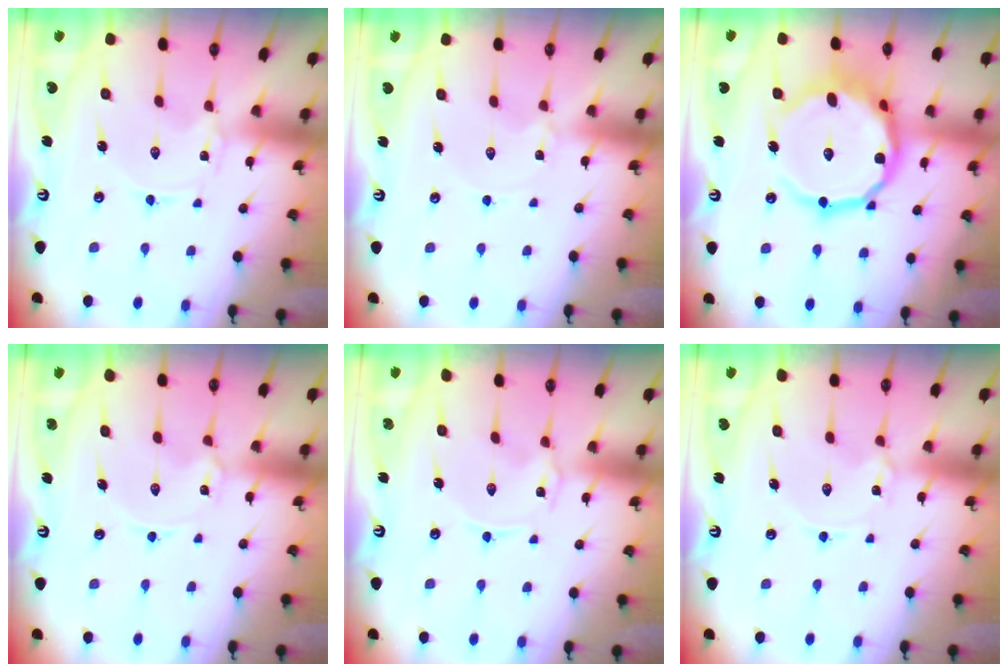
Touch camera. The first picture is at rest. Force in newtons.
{"total": 1.0, "press": 1.0, "slide": 0.2}
{"total": 17.9, "press": 17.8, "slide": 2.3}
{"total": 2.4, "press": 2.4, "slide": 0.1}
{"total": 0.6, "press": 0.6, "slide": 0.2}
{"total": 2.8, "press": 2.8, "slide": 0.2}